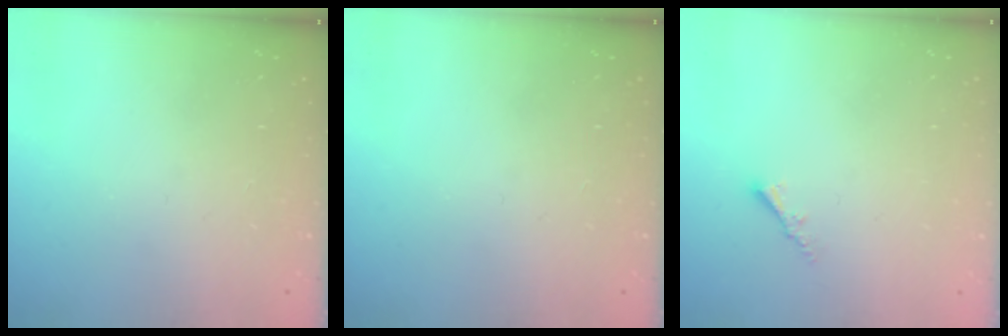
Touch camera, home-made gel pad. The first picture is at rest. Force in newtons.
{"total": 0.0}
{"total": 2.1, "press": 2.1, "slide": 0.3}